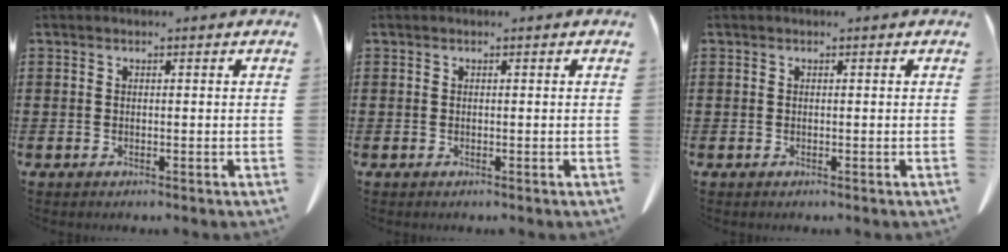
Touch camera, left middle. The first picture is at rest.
{"total": 0.0}
{"total": 0.0}